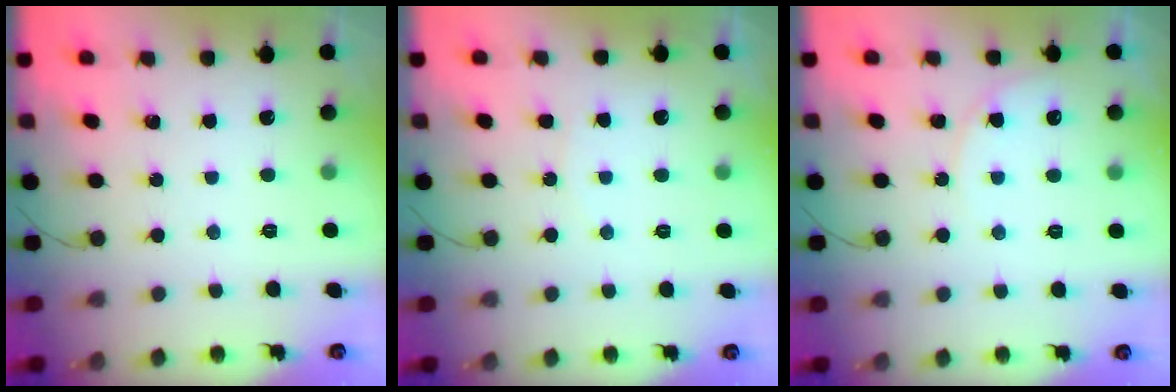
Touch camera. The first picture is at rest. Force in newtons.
{"total": 3.3, "press": 3.3, "slide": 0.3}
{"total": 6.2, "press": 6.2, "slide": 0.2}